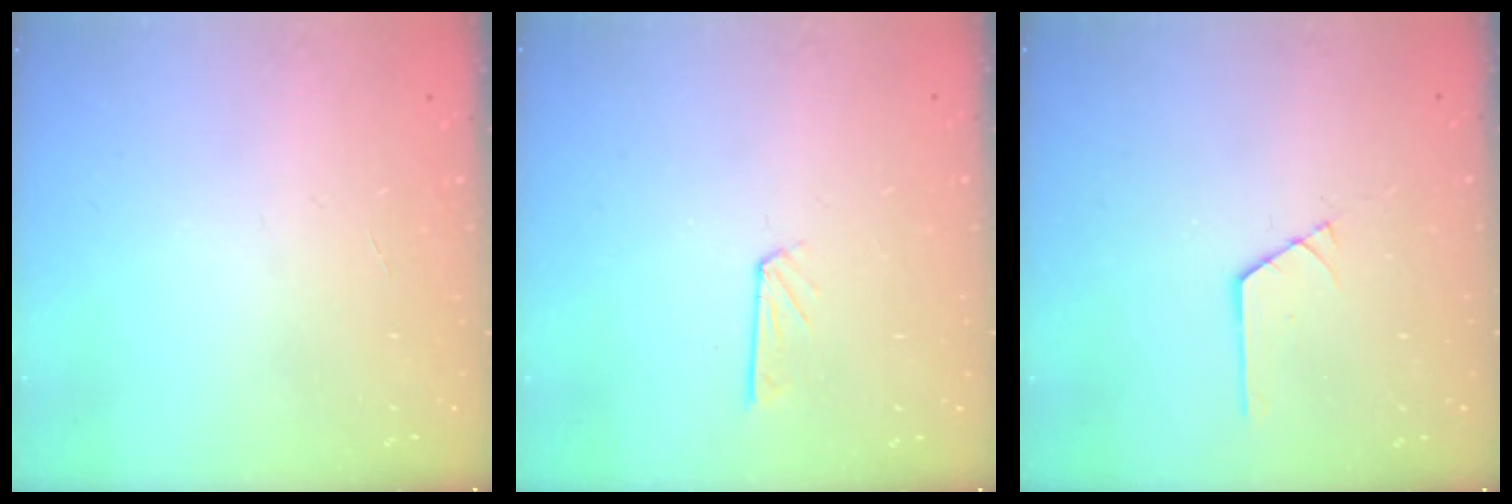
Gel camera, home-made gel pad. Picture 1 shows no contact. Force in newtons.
{"total": 3.9, "press": 3.9, "slide": 0.3}
{"total": 1.3, "press": 1.3, "slide": 0.1}